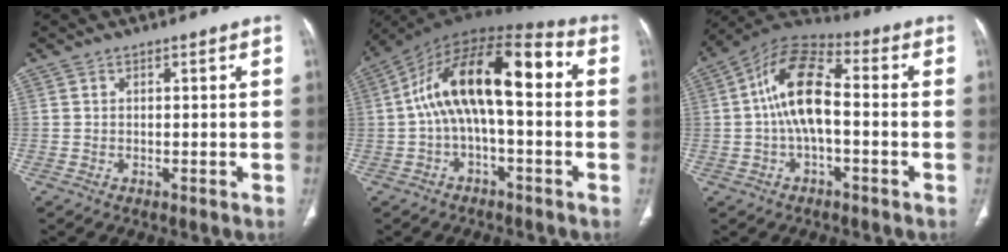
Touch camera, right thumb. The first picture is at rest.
{"total": 17.2, "force": [0.9, 7.4, 15.5], "torque": [-0.254, 0.060, 0.006]}
{"total": 12.9, "force": [-0.3, 6.1, 11.4], "torque": [-0.209, 0.040, -0.017]}